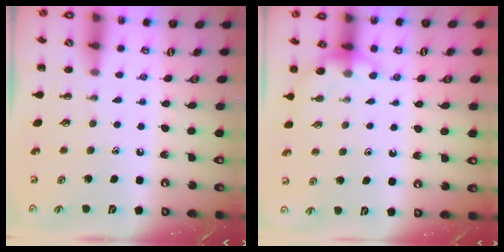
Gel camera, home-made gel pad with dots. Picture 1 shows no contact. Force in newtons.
{"total": 5.6, "press": 5.4, "slide": 1.5}